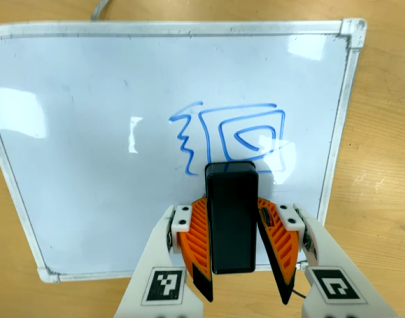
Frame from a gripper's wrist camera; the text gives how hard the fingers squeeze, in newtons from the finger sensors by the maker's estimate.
{"total": 4.6, "left": 4.4, "right": 4.9}